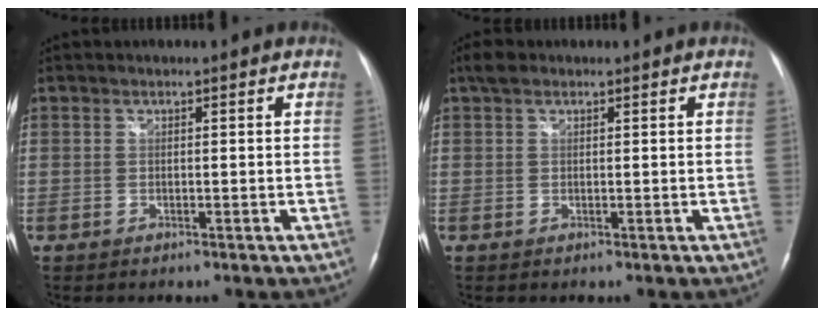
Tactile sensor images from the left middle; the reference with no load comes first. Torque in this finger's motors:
{"motor_torque": [0.30, -0.14, -0.08, 0.04]}